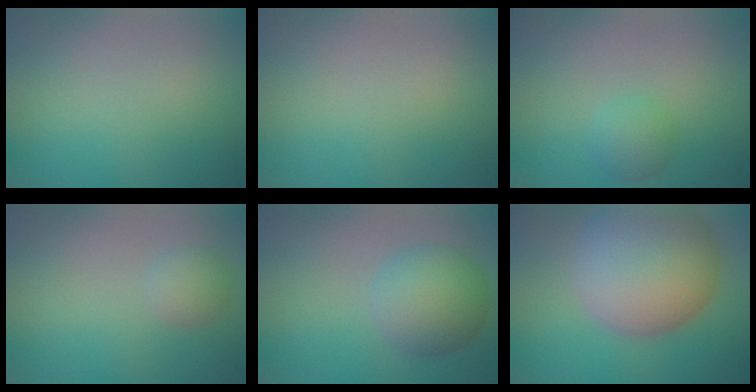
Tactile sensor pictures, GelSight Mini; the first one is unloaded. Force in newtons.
{"total": 0.0}
{"total": 1.5, "press": 1.5, "slide": 0.1}
{"total": 1.5, "press": 1.5, "slide": 0.0}
{"total": 4.5, "press": 4.5, "slide": 0.2}
{"total": 12.0, "press": 11.9, "slide": 0.7}